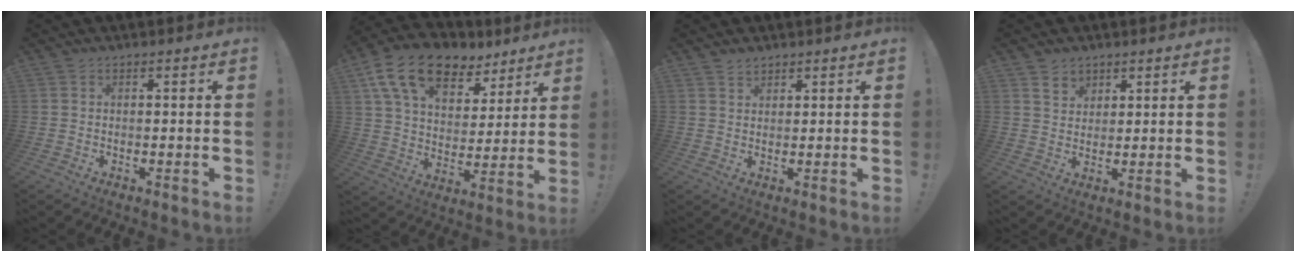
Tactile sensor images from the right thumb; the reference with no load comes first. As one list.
[{"total": 17.8, "force": [10.9, 10.2, 9.8], "torque": [-0.167, -0.057, 0.198]}, {"total": 2.2, "force": [1.9, 1.0, 0.4], "torque": [0.003, -0.014, 0.033]}, {"total": 4.6, "force": [3.4, 3.0, 0.7], "torque": [-0.009, -0.021, 0.062]}]